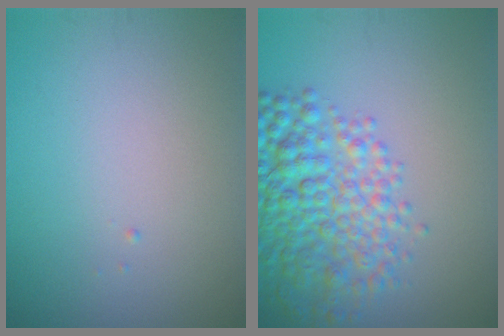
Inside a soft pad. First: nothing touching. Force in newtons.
{"total": 6.8, "press": 6.8, "slide": 0.2}